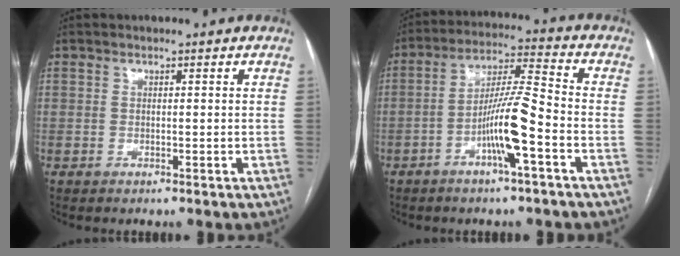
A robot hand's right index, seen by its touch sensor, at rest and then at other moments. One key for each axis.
{"total": 9.9, "fx": -3.8, "fy": 0.2, "fz": 9.1, "tx": -0.178, "ty": 0.011, "tz": -0.067}